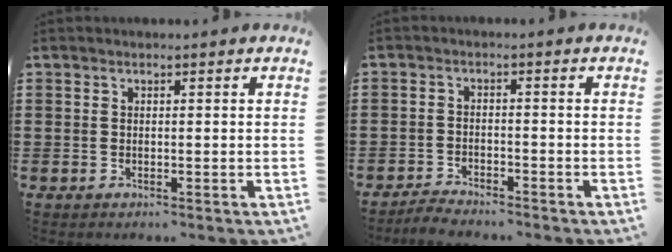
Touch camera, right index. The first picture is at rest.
{"total": 2.6, "force": [-2.6, 0.2, 0.1], "torque": [-0.008, 0.002, -0.053]}